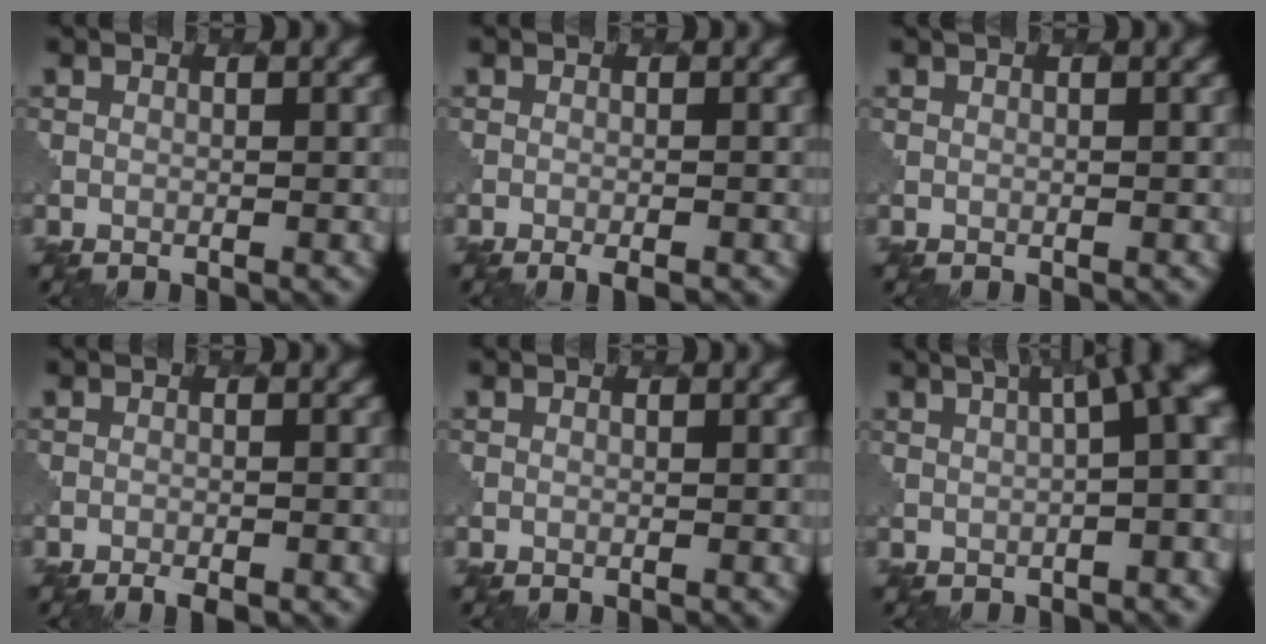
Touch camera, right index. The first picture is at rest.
{"total": 1.4, "force": [-0.9, 0.3, 1.1], "torque": [-0.014, -0.002, -0.014]}
{"total": 0.8, "force": [0.4, 0.2, 0.7], "torque": [-0.008, -0.004, 0.002]}
{"total": 1.6, "force": [-1.3, 0.4, 0.9], "torque": [-0.012, -0.002, -0.020]}
{"total": 0.0}
{"total": 11.5, "force": [2.0, 3.7, 10.7], "torque": [-0.067, 0.038, 0.028]}